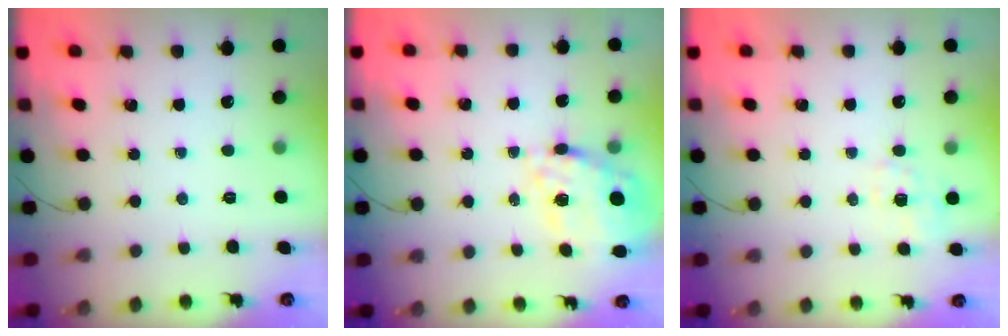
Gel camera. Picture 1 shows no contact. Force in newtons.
{"total": 19.1, "press": 18.8, "slide": 3.8}
{"total": 4.9, "press": 4.5, "slide": 1.9}